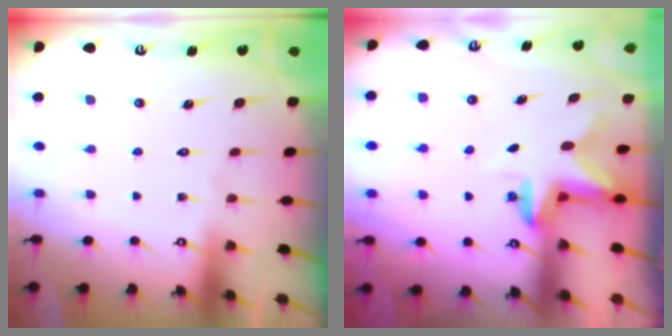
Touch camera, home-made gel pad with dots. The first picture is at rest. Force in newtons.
{"total": 2.6, "press": 2.5, "slide": 0.5}